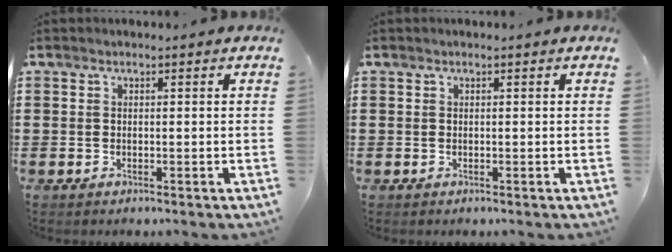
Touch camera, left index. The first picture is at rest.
{"total": 0.0}